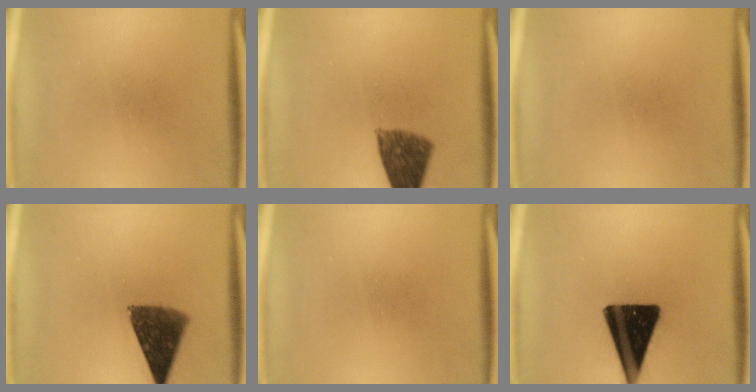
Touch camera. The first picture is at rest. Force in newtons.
{"total": 8.3}
{"total": 0.0}
{"total": 9.9}
{"total": 0.0}
{"total": 18.6}